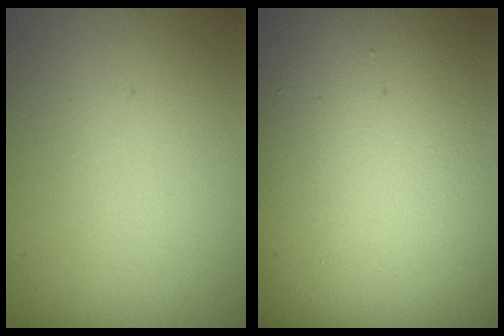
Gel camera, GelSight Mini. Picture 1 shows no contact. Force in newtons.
{"total": 19.8, "press": 19.7, "slide": 1.2}